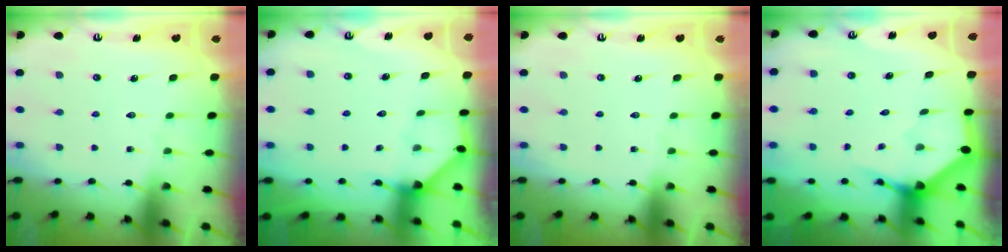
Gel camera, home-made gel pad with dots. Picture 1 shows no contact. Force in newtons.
{"total": 2.5, "press": 2.5, "slide": 0.4}
{"total": 0.0}
{"total": 3.4, "press": 3.4, "slide": 0.1}